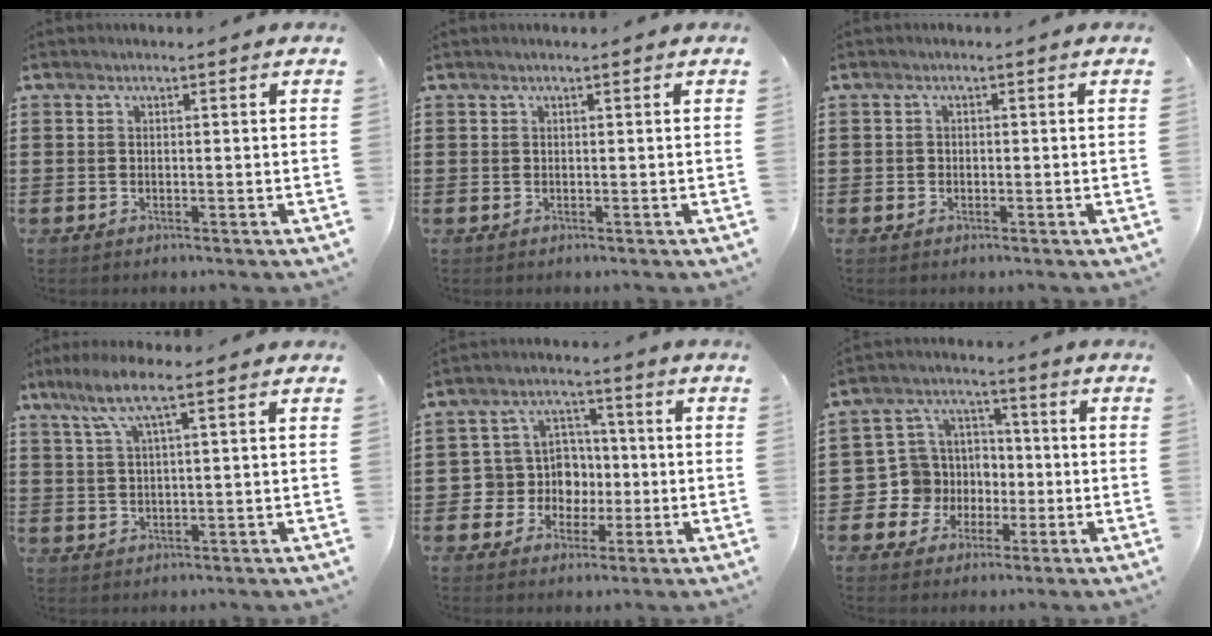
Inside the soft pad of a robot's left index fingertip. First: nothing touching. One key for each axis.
{"total": 0.0}
{"total": 0.8, "fx": -0.3, "fy": 0.7, "fz": 0.2, "tx": -0.006, "ty": 0.003, "tz": -0.006}
{"total": 6.1, "fx": 2.9, "fy": 0.7, "fz": 5.3, "tx": -0.110, "ty": 0.007, "tz": 0.048}
{"total": 7.0, "fx": -0.3, "fy": 6.8, "fz": 1.6, "tx": -0.059, "ty": 0.011, "tz": -0.001}
{"total": 7.3, "fx": -1.3, "fy": 7.2, "fz": 0.6, "tx": -0.059, "ty": 0.004, "tz": -0.024}